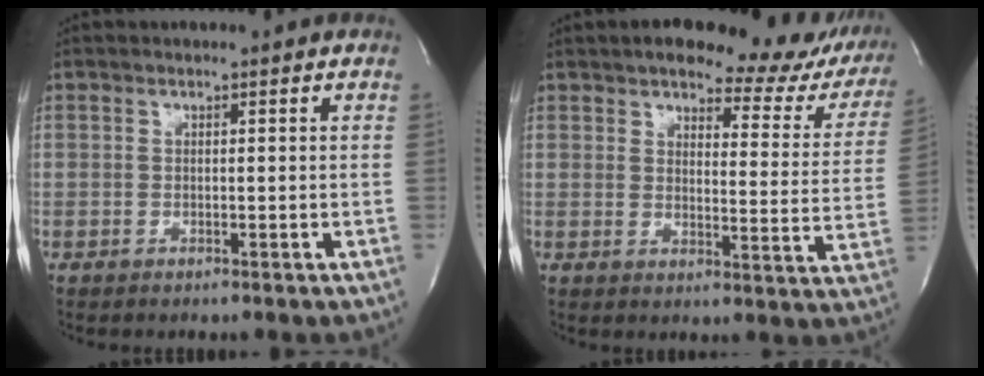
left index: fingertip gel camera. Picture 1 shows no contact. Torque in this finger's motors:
{"motor_torque": [0.04, -0.03, 0.48, 0.06]}